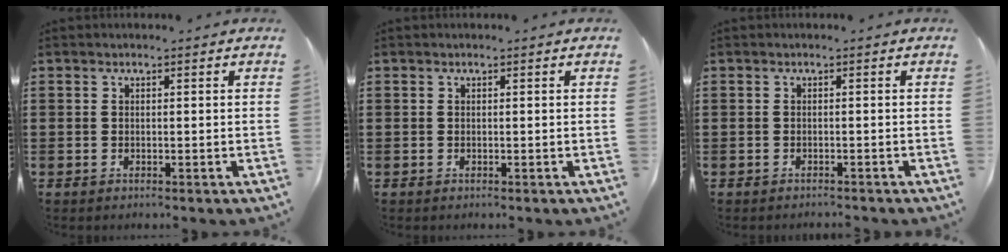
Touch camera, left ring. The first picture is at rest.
{"total": 0.0}
{"total": 0.6, "force": [-0.6, 0.0, 0.1], "torque": [-0.005, -0.001, -0.012]}